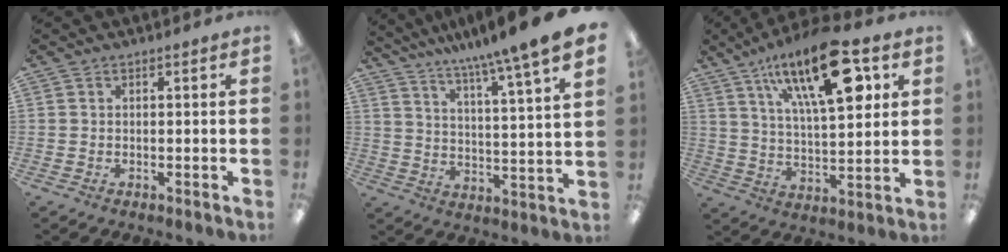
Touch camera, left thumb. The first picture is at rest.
{"total": 10.4, "force": [9.2, -0.8, 4.8], "torque": [-0.085, -0.082, 0.144]}
{"total": 22.7, "force": [11.4, 9.1, 17.4], "torque": [-0.265, -0.043, 0.180]}